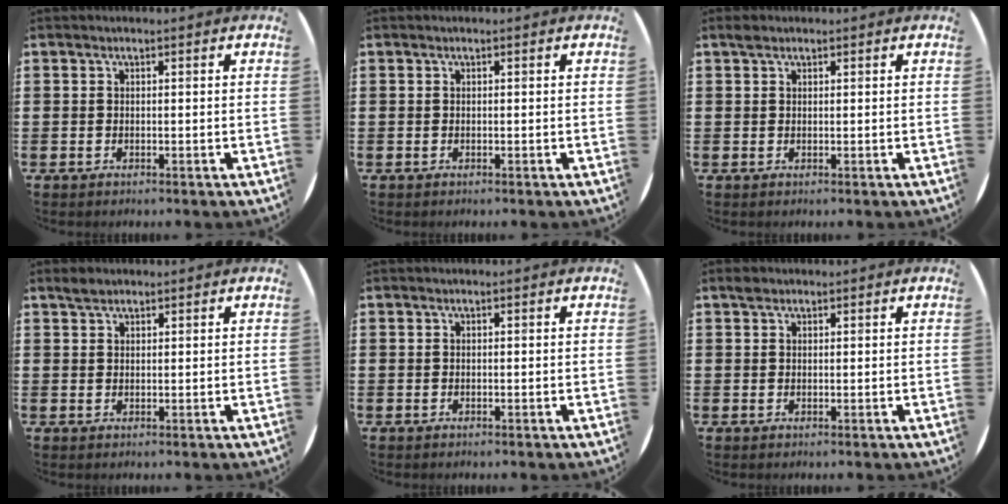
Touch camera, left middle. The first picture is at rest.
{"total": 0.0}
{"total": 1.0, "force": [0.8, 0.5, 0.3], "torque": [0.001, 0.001, 0.013]}
{"total": 1.5, "force": [1.4, 0.5, 0.3], "torque": [-0.001, 0.000, 0.024]}
{"total": 0.0}
{"total": 0.9, "force": [0.8, 0.5, 0.2], "torque": [0.003, 0.000, 0.013]}